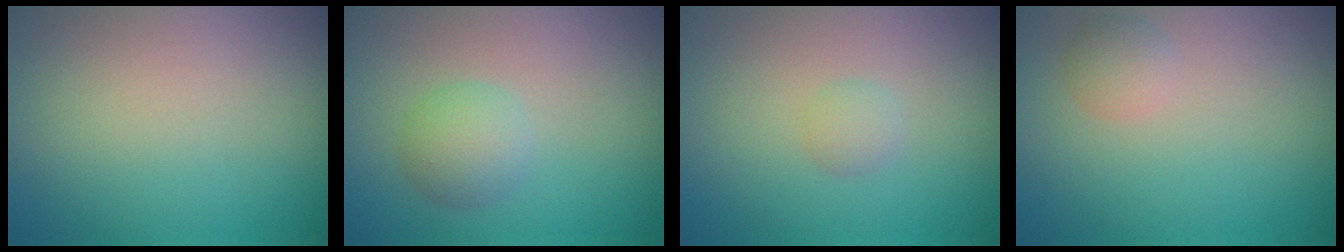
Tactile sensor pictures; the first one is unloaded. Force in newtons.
{"total": 2.4, "press": 2.4, "slide": 0.2}
{"total": 1.0, "press": 1.0, "slide": 0.0}
{"total": 1.3, "press": 1.3, "slide": 0.0}